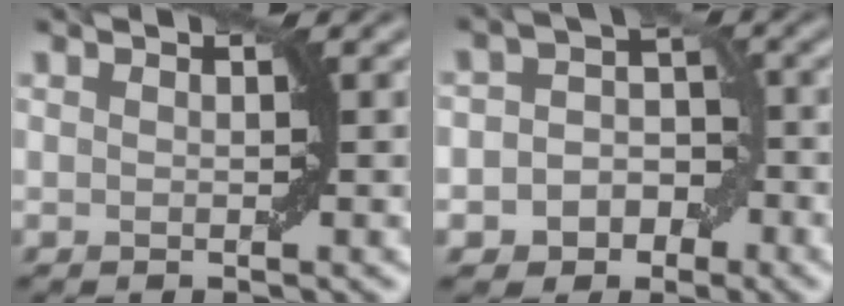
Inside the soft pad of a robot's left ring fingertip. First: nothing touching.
{"total": 4.7, "force": [-1.9, 3.9, 1.9], "torque": [0.007, 0.011, -0.047]}